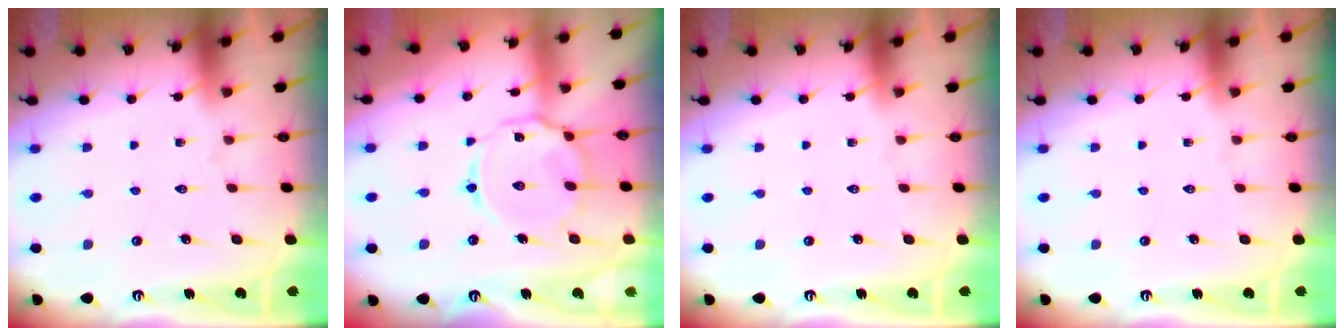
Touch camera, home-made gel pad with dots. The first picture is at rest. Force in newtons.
{"total": 12.2, "press": 12.1, "slide": 0.9}
{"total": 0.0}
{"total": 0.0}